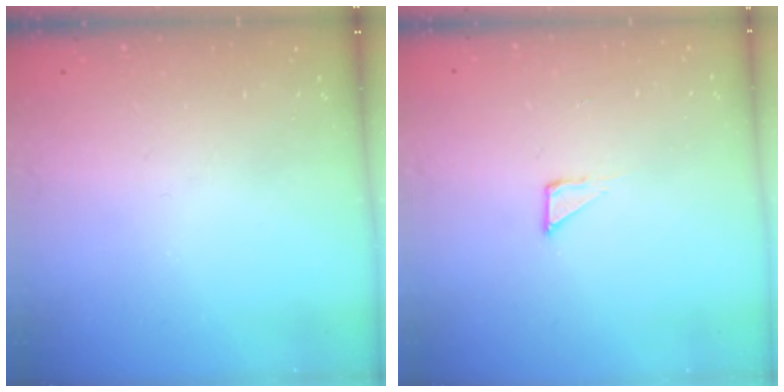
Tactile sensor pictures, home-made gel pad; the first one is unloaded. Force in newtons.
{"total": 2.1, "press": 2.1, "slide": 0.1}